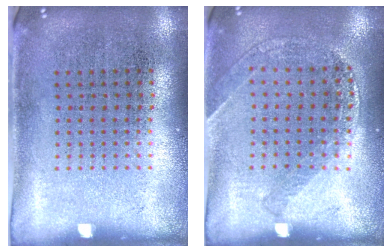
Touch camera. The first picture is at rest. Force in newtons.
{"total": 1.2, "press": 1.2, "slide": 0.1}